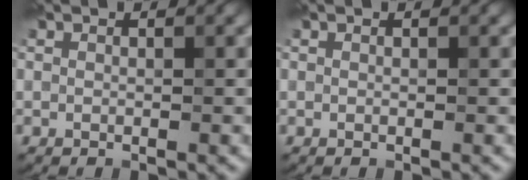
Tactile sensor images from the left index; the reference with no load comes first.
{"total": 0.0}